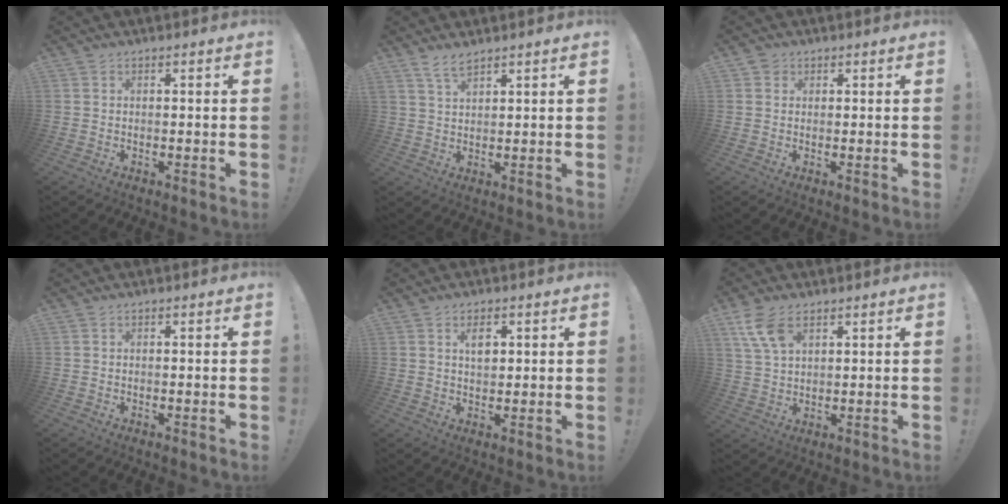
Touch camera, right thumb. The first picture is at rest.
{"total": 4.2, "force": [3.4, 1.0, 2.2], "torque": [-0.043, -0.016, 0.062]}
{"total": 1.7, "force": [1.0, 1.4, 0.1], "torque": [0.002, -0.002, 0.017]}
{"total": 0.0}
{"total": 4.3, "force": [1.6, 2.6, 3.1], "torque": [-0.038, -0.004, 0.021]}
{"total": 8.7, "force": [4.7, 4.6, 5.6], "torque": [-0.105, -0.014, 0.091]}